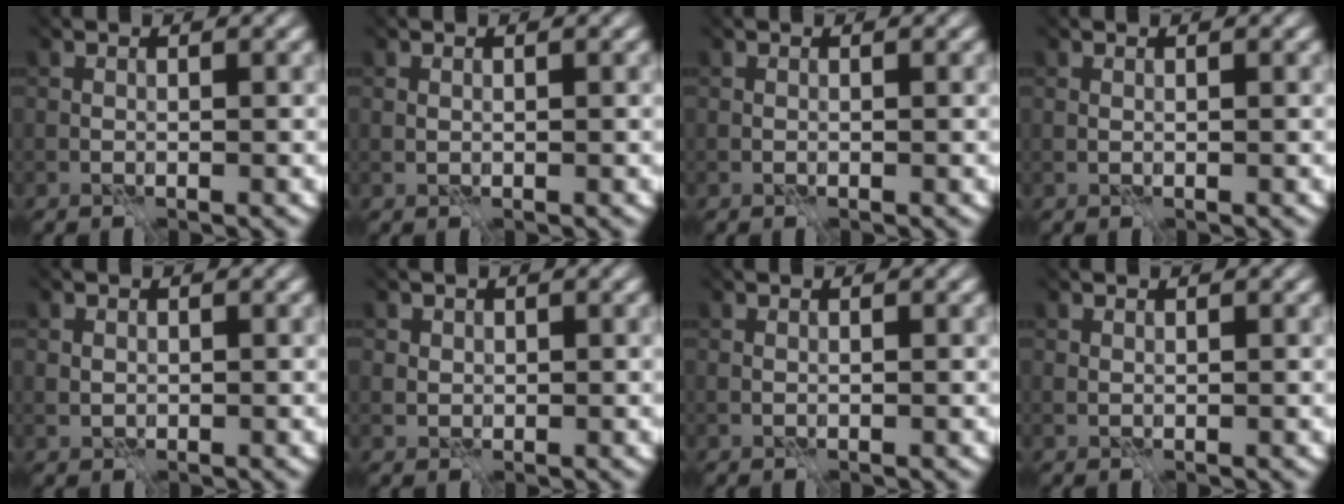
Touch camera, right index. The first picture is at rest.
{"total": 0.0}
{"total": 0.0}
{"total": 0.0}
{"total": 0.6, "force": [-0.1, 0.6, 0.1], "torque": [-0.002, 0.000, 0.001]}
{"total": 2.1, "force": [1.1, 1.7, 0.6], "torque": [-0.025, 0.001, 0.020]}
{"total": 0.0}
{"total": 0.0}